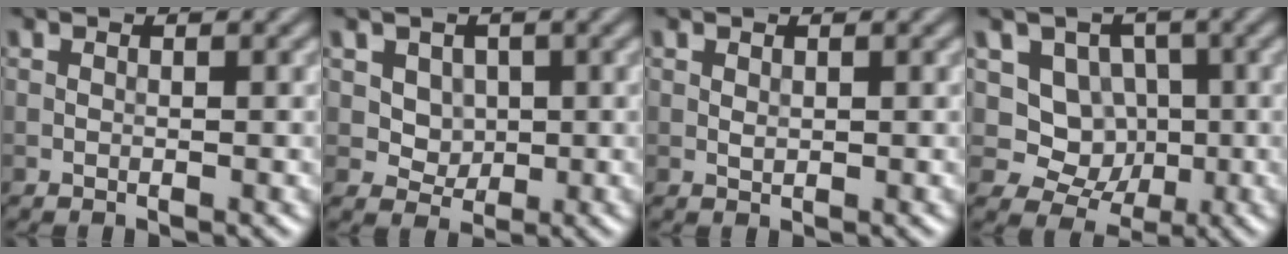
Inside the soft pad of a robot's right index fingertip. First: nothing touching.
{"total": 3.1, "force": [1.1, 2.5, 1.5], "torque": [-0.032, -0.005, 0.034]}
{"total": 0.6, "force": [0.3, 0.4, 0.3], "torque": [-0.009, -0.001, 0.008]}
{"total": 5.5, "force": [0.8, 4.9, 2.3], "torque": [-0.025, -0.003, 0.004]}